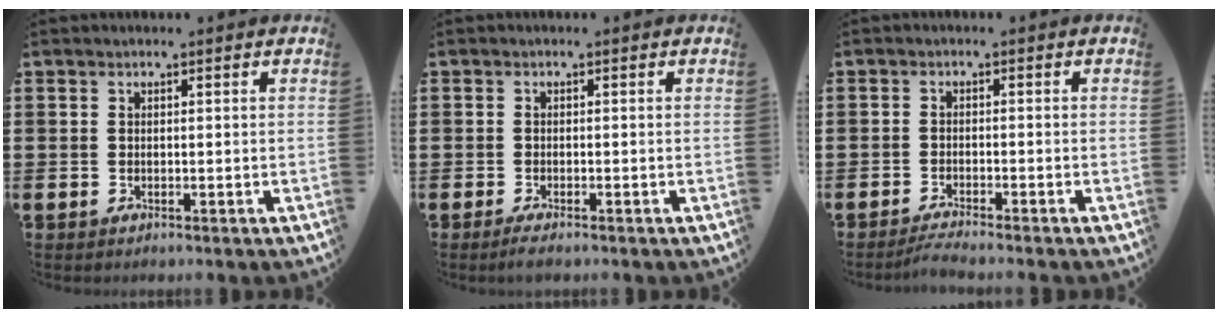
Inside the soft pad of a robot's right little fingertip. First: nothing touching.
{"total": 1.0, "force": [-0.6, 0.2, 0.8], "torque": [-0.016, -0.002, -0.012]}
{"total": 1.7, "force": [-1.5, -0.1, 0.8], "torque": [-0.012, 0.004, -0.029]}